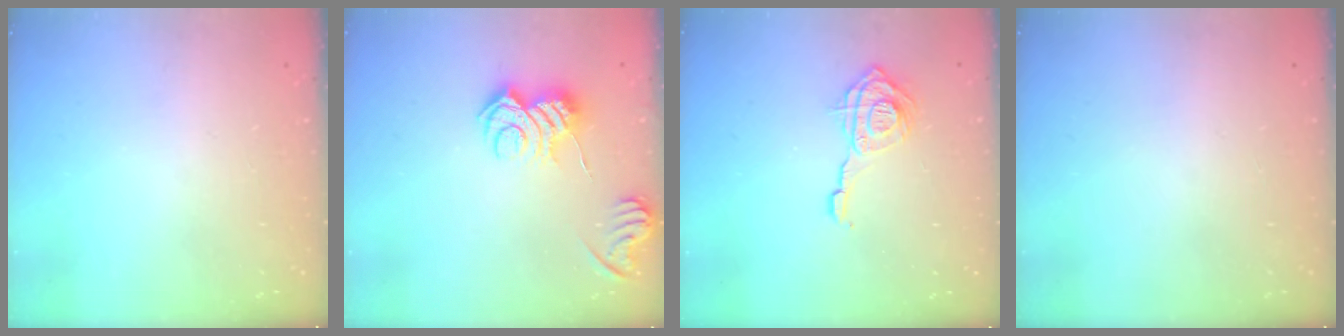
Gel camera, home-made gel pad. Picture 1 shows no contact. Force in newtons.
{"total": 9.5, "press": 9.5, "slide": 0.1}
{"total": 11.7, "press": 11.7, "slide": 1.1}
{"total": 0.0}